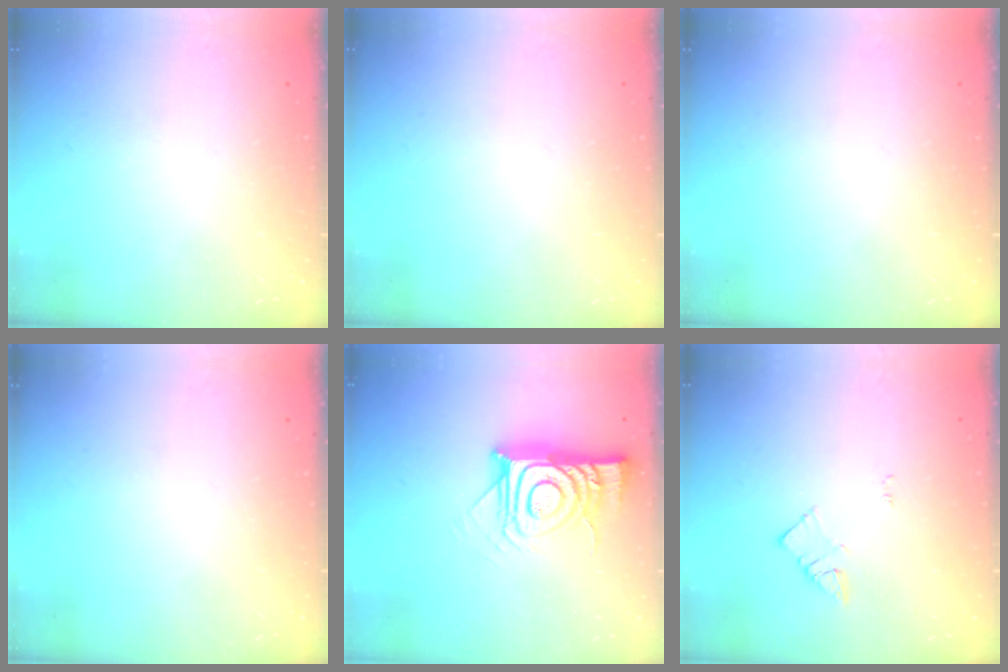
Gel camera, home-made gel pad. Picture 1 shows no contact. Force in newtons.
{"total": 0.0}
{"total": 0.0}
{"total": 0.0}
{"total": 16.1, "press": 16.1, "slide": 1.3}
{"total": 2.7, "press": 2.6, "slide": 0.4}